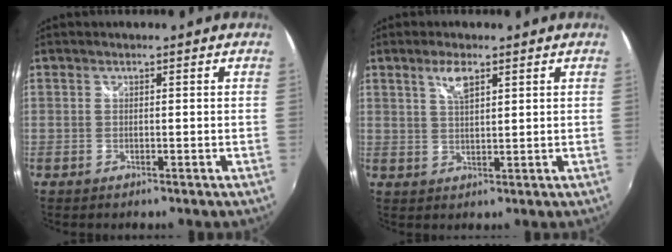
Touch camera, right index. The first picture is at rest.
{"total": 4.0, "force": [2.3, 1.3, 3.0], "torque": [-0.055, 0.002, 0.043]}